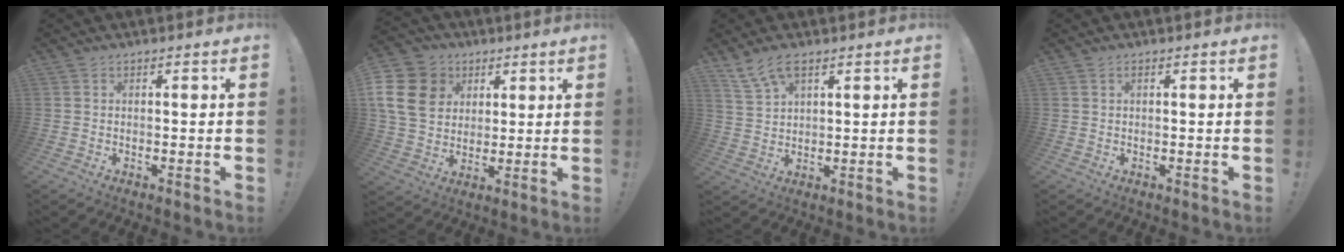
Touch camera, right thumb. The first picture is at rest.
{"total": 16.0, "force": [4.4, 13.4, 7.6], "torque": [-0.130, -0.017, 0.092]}
{"total": 6.9, "force": [4.6, 3.1, 4.2], "torque": [-0.078, -0.014, 0.088]}
{"total": 0.5, "force": [0.2, 0.2, 0.4], "torque": [-0.014, 0.004, 0.005]}